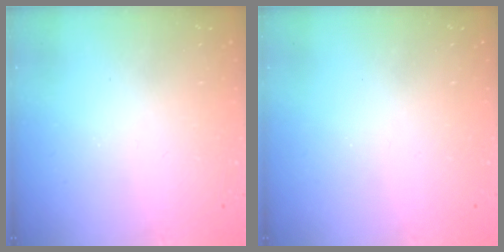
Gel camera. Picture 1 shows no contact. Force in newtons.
{"total": 0.0}